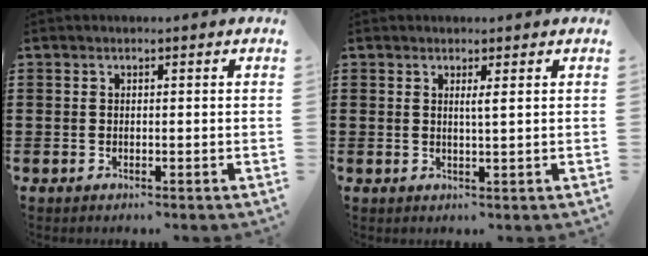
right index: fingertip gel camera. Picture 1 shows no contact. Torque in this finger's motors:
{"motor_torque": [0.31, 0.16, 0.00, 0.04]}